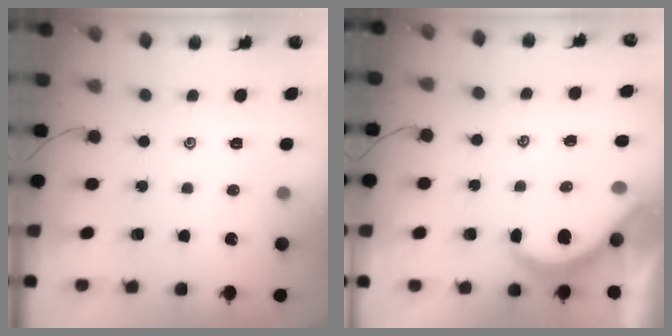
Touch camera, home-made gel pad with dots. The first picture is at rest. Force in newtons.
{"total": 6.5, "press": 6.5, "slide": 0.2}